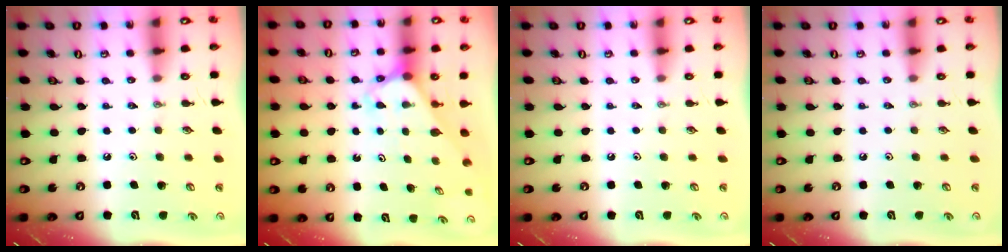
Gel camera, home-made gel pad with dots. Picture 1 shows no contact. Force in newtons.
{"total": 2.7, "press": 2.7, "slide": 0.2}
{"total": 0.0}
{"total": 0.0}